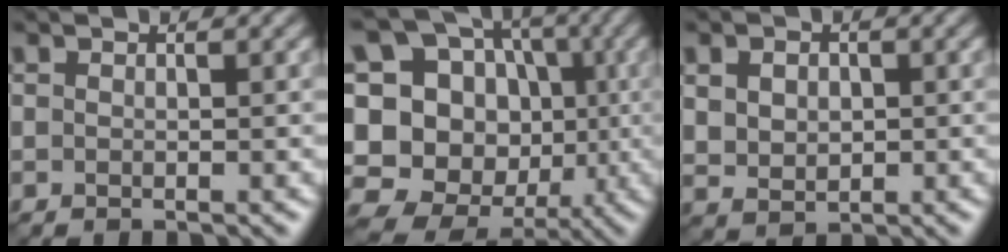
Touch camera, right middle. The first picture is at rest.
{"total": 17.8, "force": [-0.3, 16.5, 6.6], "torque": [-0.190, 0.034, -0.029]}
{"total": 3.3, "force": [0.7, 2.6, 1.9], "torque": [-0.044, 0.002, 0.018]}